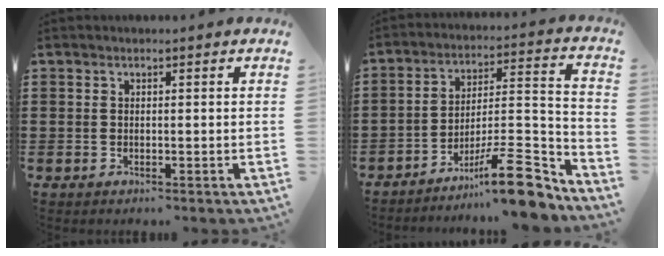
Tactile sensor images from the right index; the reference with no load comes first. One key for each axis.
{"total": 13.7, "fx": -9.9, "fy": 3.0, "fz": 9.1, "tx": -0.115, "ty": 0.043, "tz": -0.171}